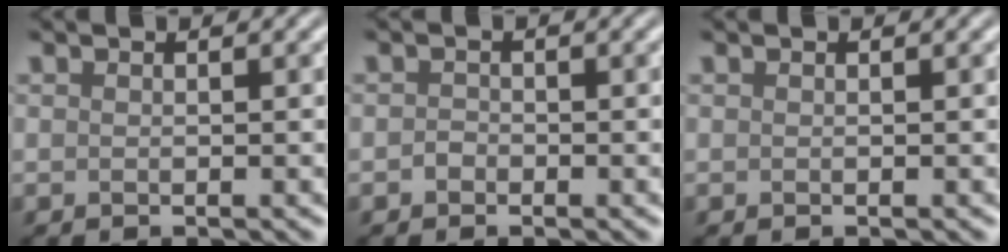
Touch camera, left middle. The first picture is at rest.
{"total": 0.8, "force": [-0.4, 0.7, 0.3], "torque": [-0.004, -0.001, -0.010]}
{"total": 0.0}